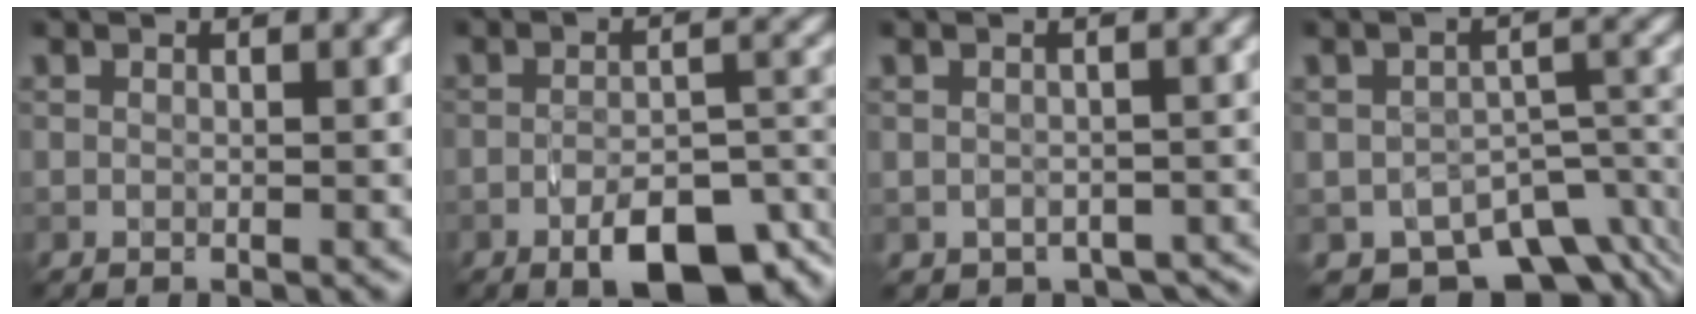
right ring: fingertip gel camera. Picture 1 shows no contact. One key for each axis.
{"total": 7.5, "fx": -4.1, "fy": 2.8, "fz": 5.6, "tx": -0.085, "ty": -0.001, "tz": -0.065}
{"total": 3.3, "fx": -2.0, "fy": 2.2, "fz": 1.4, "tx": -0.010, "ty": -0.018, "tz": -0.023}
{"total": 8.5, "fx": -5.7, "fy": 4.4, "fz": 4.6, "tx": -0.054, "ty": -0.023, "tz": -0.080}